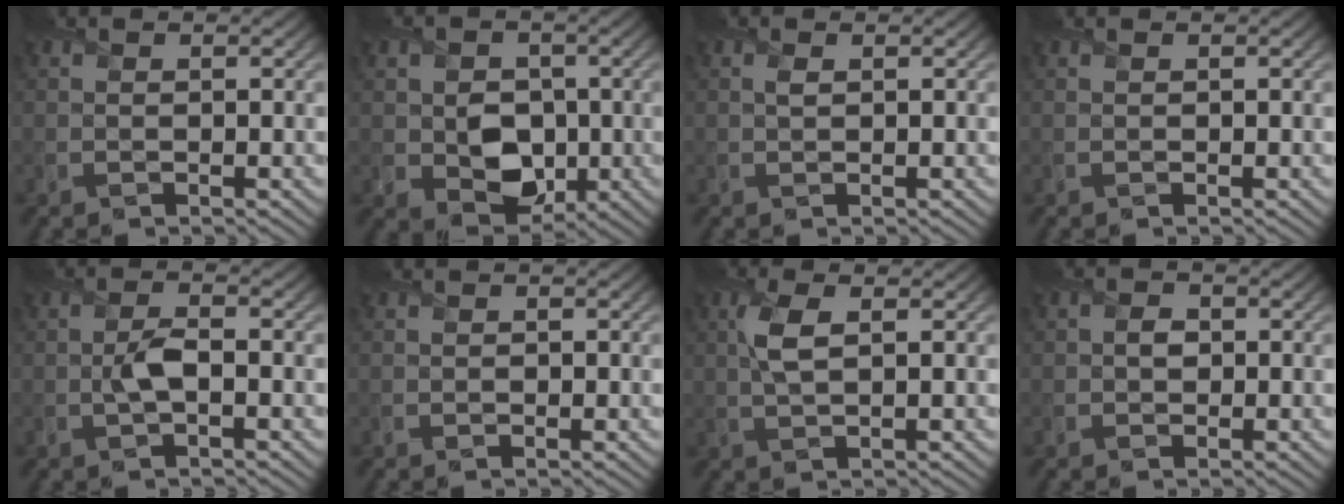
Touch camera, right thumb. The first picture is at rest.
{"total": 6.9, "force": [-0.5, 5.7, 3.9], "torque": [-0.081, -0.018, -0.012]}
{"total": 0.5, "force": [0.3, 0.2, 0.4], "torque": [-0.010, 0.004, 0.005]}
{"total": 0.0}
{"total": 2.5, "force": [-0.5, 0.9, 2.3], "torque": [-0.052, 0.005, -0.011]}
{"total": 0.8, "force": [-0.3, 0.7, 0.2], "torque": [0.001, -0.008, -0.006]}
{"total": 3.5, "force": [0.9, 1.3, 3.2], "torque": [-0.078, 0.003, 0.019]}
{"total": 1.4, "force": [0.0, 1.3, 0.6], "torque": [-0.009, 0.001, -0.006]}